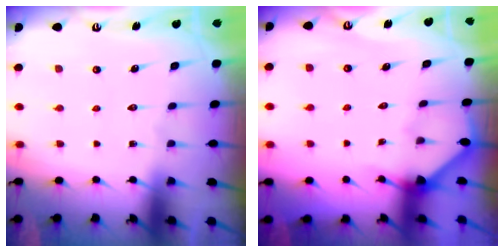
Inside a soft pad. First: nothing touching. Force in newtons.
{"total": 2.6, "press": 2.6, "slide": 0.4}